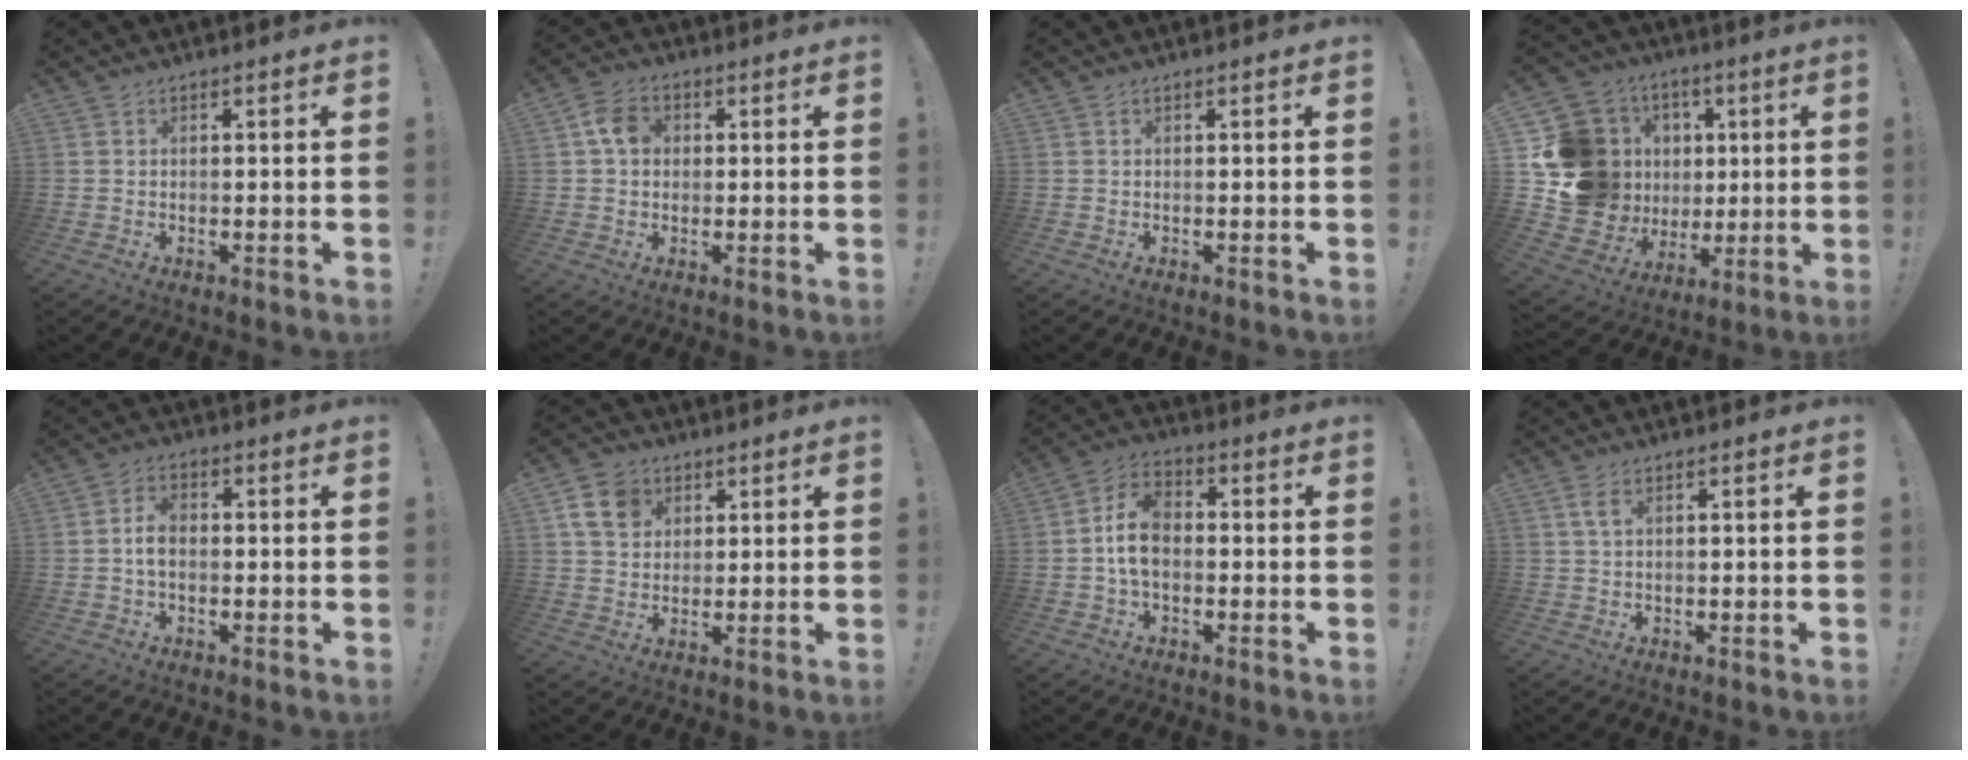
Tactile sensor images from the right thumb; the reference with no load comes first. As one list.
[{"total": 7.1, "force": [1.5, 5.6, 4.2], "torque": [-0.077, 0.011, 0.029]}, {"total": 0.0}, {"total": 21.9, "force": [3.8, 19.2, 9.9], "torque": [-0.189, -0.022, 0.132]}, {"total": 4.8, "force": [-0.5, 3.0, 3.7], "torque": [-0.051, 0.006, -0.010]}, {"total": 9.7, "force": [4.3, 7.5, 4.5], "torque": [-0.073, -0.008, 0.089]}, {"total": 9.5, "force": [-1.1, 6.4, 6.9], "torque": [-0.123, 0.013, -0.018]}, {"total": 2.6, "force": [1.0, 0.8, 2.3], "torque": [-0.042, 0.000, 0.016]}]